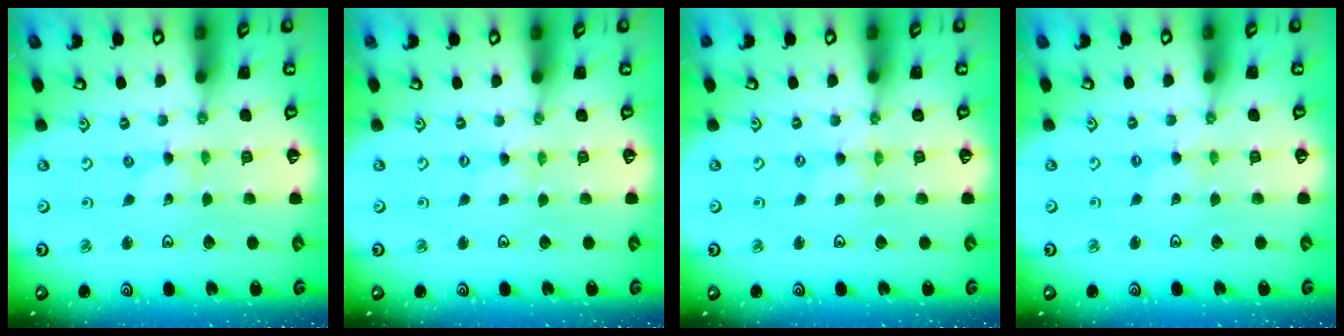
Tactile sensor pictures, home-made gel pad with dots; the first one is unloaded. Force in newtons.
{"total": 0.0}
{"total": 0.0}
{"total": 0.0}